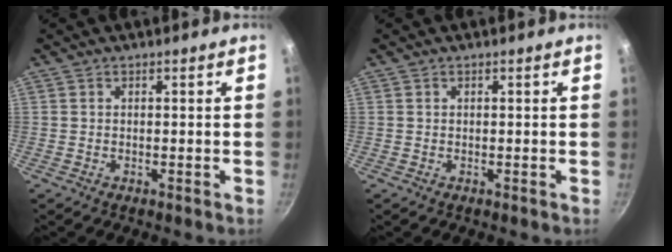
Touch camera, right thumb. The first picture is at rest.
{"total": 0.0}